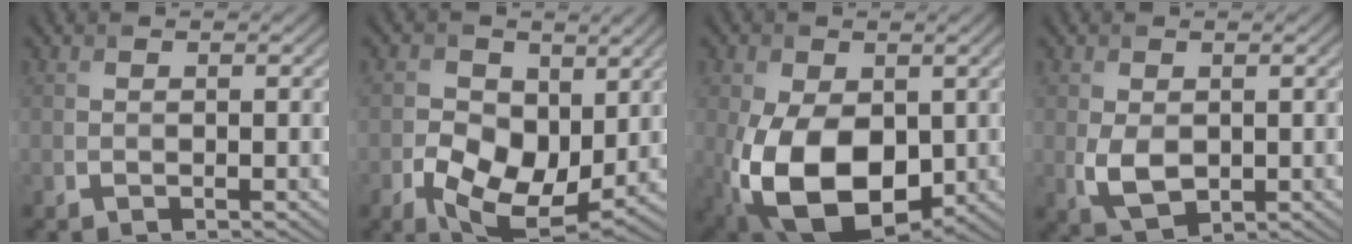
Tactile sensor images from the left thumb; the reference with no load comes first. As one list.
[{"total": 9.7, "force": [-0.5, 6.8, 6.9], "torque": [-0.142, -0.023, -0.009]}, {"total": 14.6, "force": [-2.3, 9.3, 11.0], "torque": [-0.230, -0.035, -0.034]}, {"total": 4.1, "force": [-0.2, 2.7, 3.0], "torque": [-0.071, -0.010, 0.003]}]